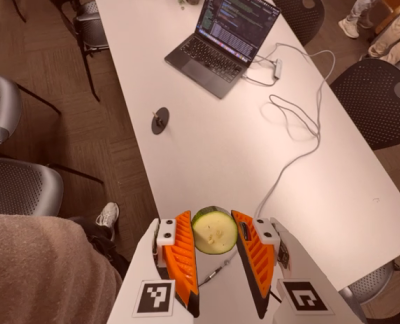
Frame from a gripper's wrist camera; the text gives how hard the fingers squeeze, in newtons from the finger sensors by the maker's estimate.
{"total": 9.8, "left": 9.4, "right": 10.2}